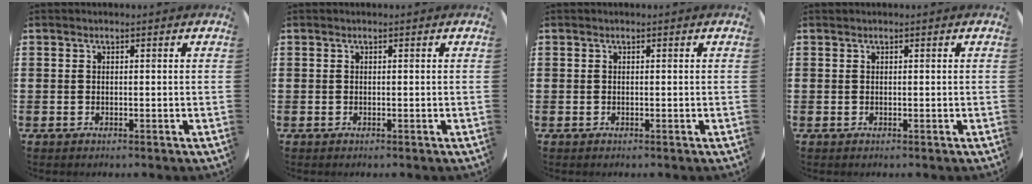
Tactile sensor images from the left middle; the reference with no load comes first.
{"total": 0.0}
{"total": 0.0}
{"total": 0.0}